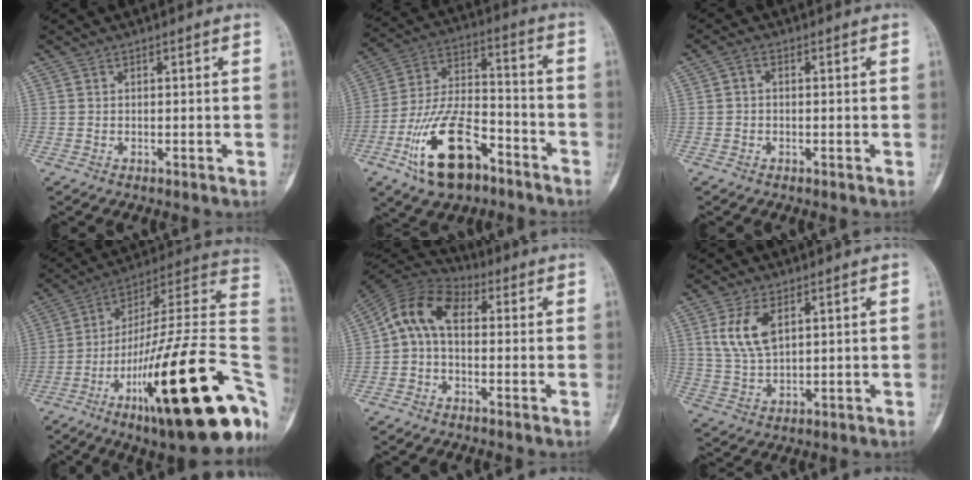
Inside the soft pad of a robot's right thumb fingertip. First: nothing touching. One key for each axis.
{"total": 17.7, "fx": -9.5, "fy": 8.5, "fz": 12.3, "tx": -0.221, "ty": 0.070, "tz": -0.167}
{"total": 1.6, "fx": 0.0, "fy": 1.0, "fz": 1.2, "tx": -0.017, "ty": 0.005, "tz": -0.005}
{"total": 33.5, "fx": -11.4, "fy": 7.7, "fz": 30.6, "tx": -0.384, "ty": 0.066, "tz": -0.180}
{"total": 9.7, "fx": 0.4, "fy": 6.1, "fz": 7.6, "tx": -0.133, "ty": 0.030, "tz": -0.011}
{"total": 7.8, "fx": 3.0, "fy": 3.9, "fz": 6.0, "tx": -0.115, "ty": -0.007, "tz": 0.067}